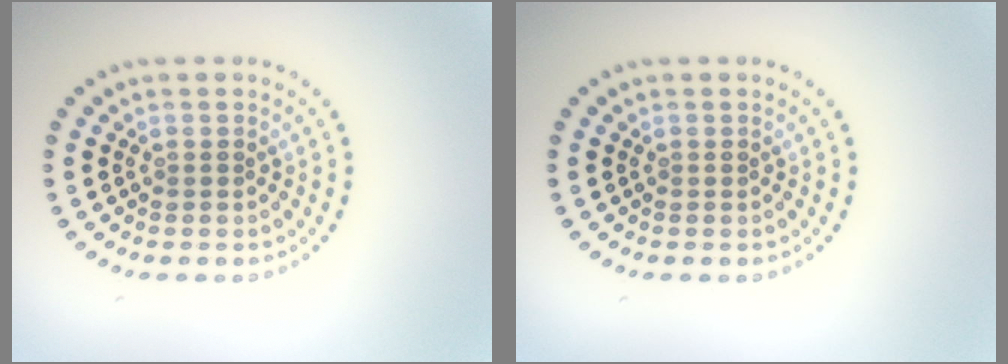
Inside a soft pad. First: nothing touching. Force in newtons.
{"total": 0.0}